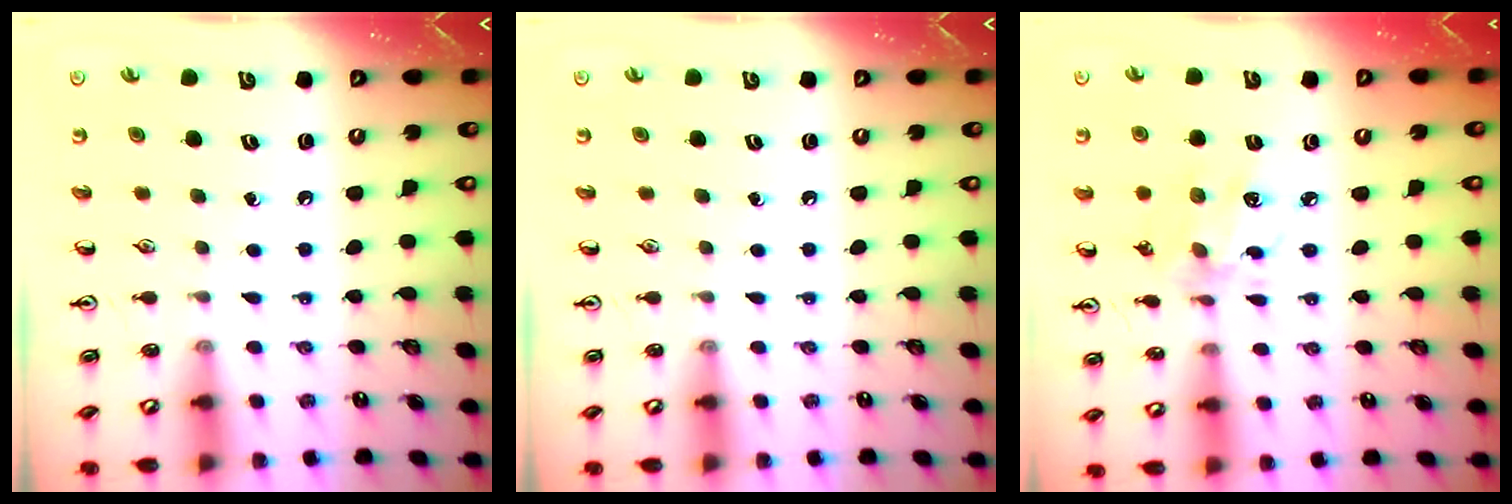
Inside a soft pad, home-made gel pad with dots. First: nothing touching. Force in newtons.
{"total": 0.0}
{"total": 8.7, "press": 8.7, "slide": 0.6}